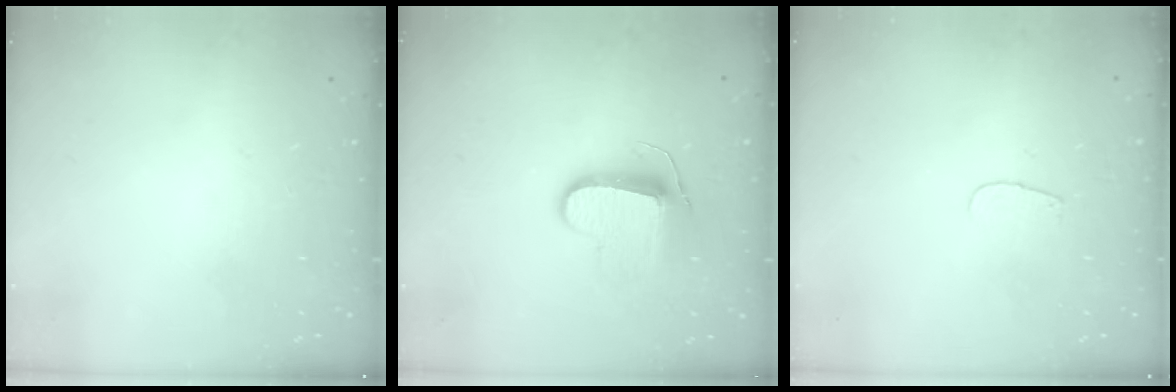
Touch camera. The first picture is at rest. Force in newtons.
{"total": 9.5, "press": 9.5, "slide": 0.4}
{"total": 3.3, "press": 3.3, "slide": 0.3}